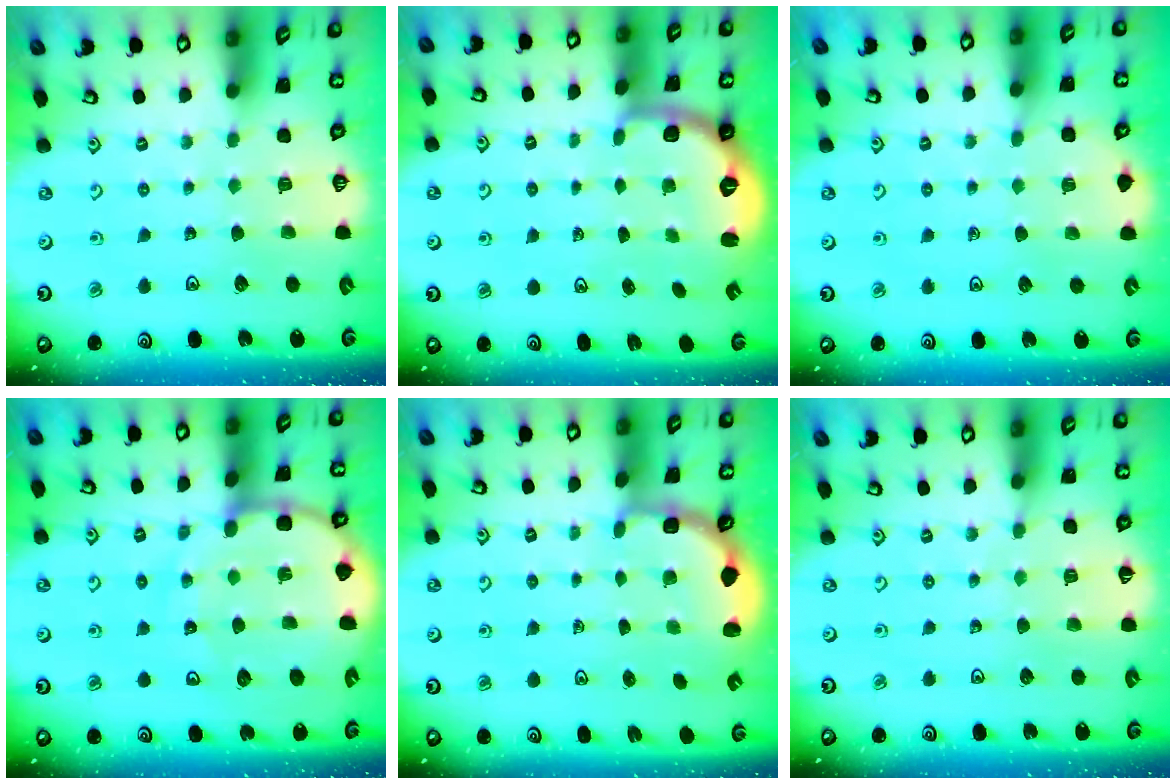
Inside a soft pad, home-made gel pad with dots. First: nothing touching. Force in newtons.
{"total": 2.7, "press": 1.6, "slide": 2.2}
{"total": 5.7, "press": 5.6, "slide": 0.8}
{"total": 14.7, "press": 14.5, "slide": 1.8}
{"total": 2.7, "press": 2.3, "slide": 1.4}
{"total": 4.2, "press": 4.1, "slide": 0.6}